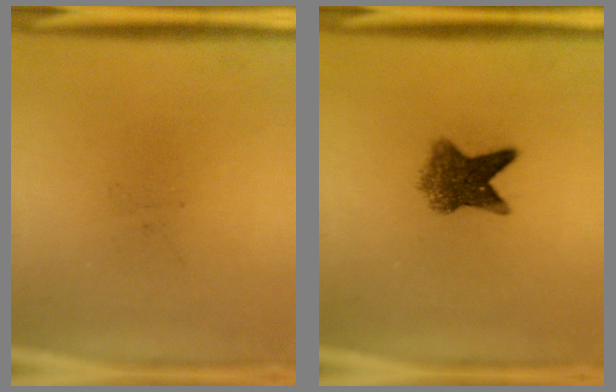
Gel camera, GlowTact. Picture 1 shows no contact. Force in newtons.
{"total": 6.3}